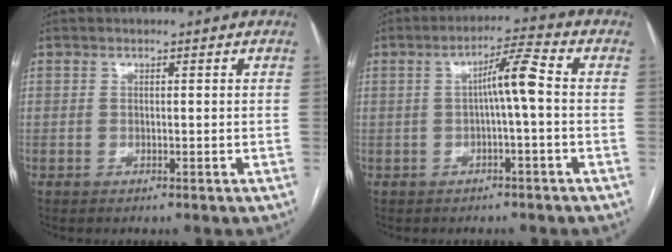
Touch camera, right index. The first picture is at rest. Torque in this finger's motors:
{"motor_torque": [0.48, 0.25, 0.16, 0.05]}